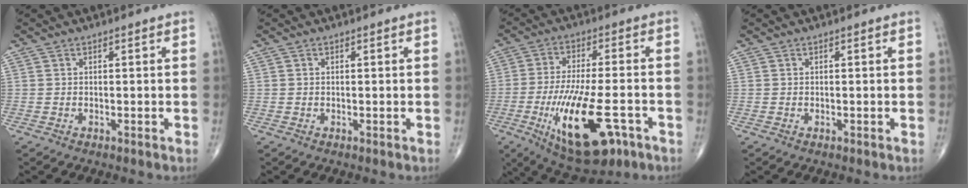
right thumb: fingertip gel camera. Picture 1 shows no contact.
{"total": 0.0}
{"total": 18.4, "force": [-6.9, 6.9, 15.6], "torque": [-0.286, 0.006, -0.100]}
{"total": 0.0}